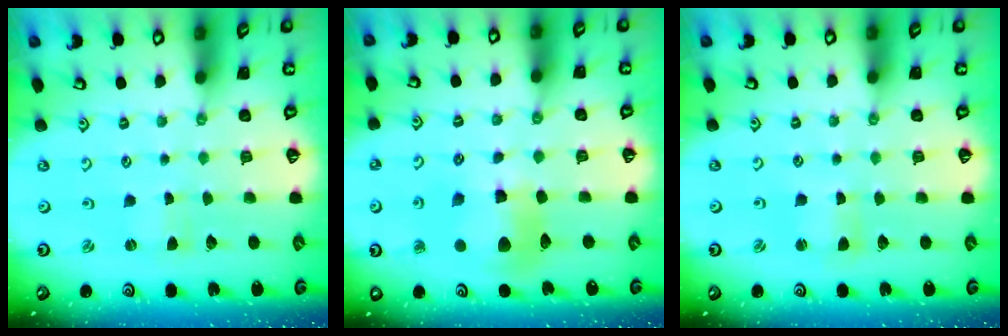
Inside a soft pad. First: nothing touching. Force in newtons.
{"total": 12.2, "press": 12.1, "slide": 1.5}
{"total": 2.2, "press": 2.2, "slide": 0.3}